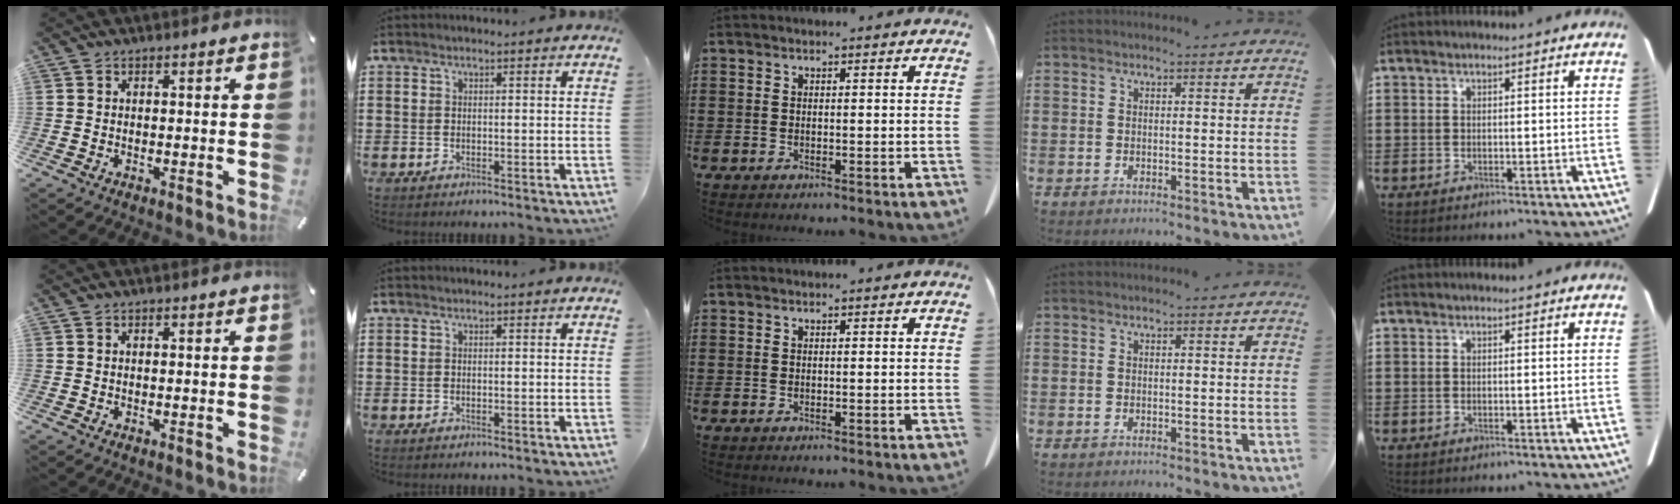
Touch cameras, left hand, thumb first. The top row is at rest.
{}